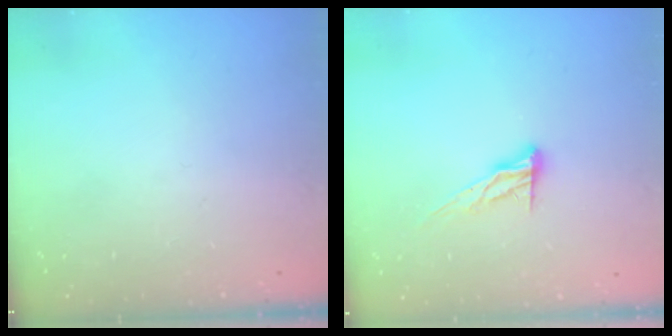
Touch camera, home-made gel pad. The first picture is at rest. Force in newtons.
{"total": 8.2, "press": 8.2, "slide": 0.2}